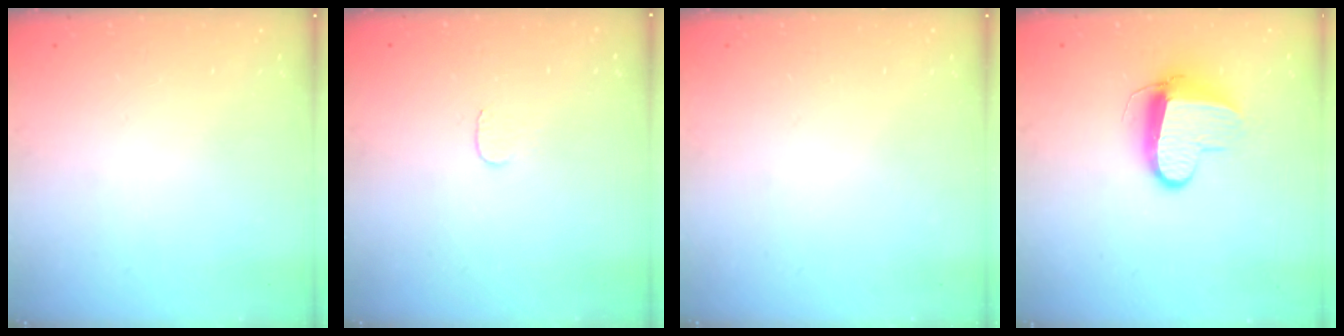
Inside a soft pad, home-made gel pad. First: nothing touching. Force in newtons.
{"total": 3.0, "press": 3.0, "slide": 0.3}
{"total": 0.0}
{"total": 9.6, "press": 9.5, "slide": 0.9}